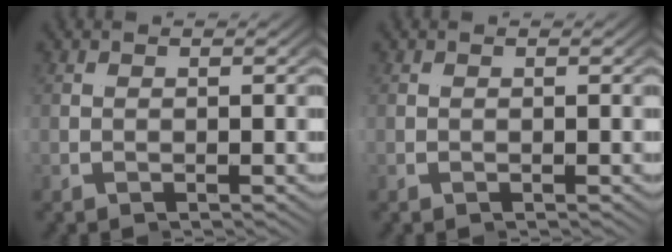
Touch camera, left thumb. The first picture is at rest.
{"total": 0.0}